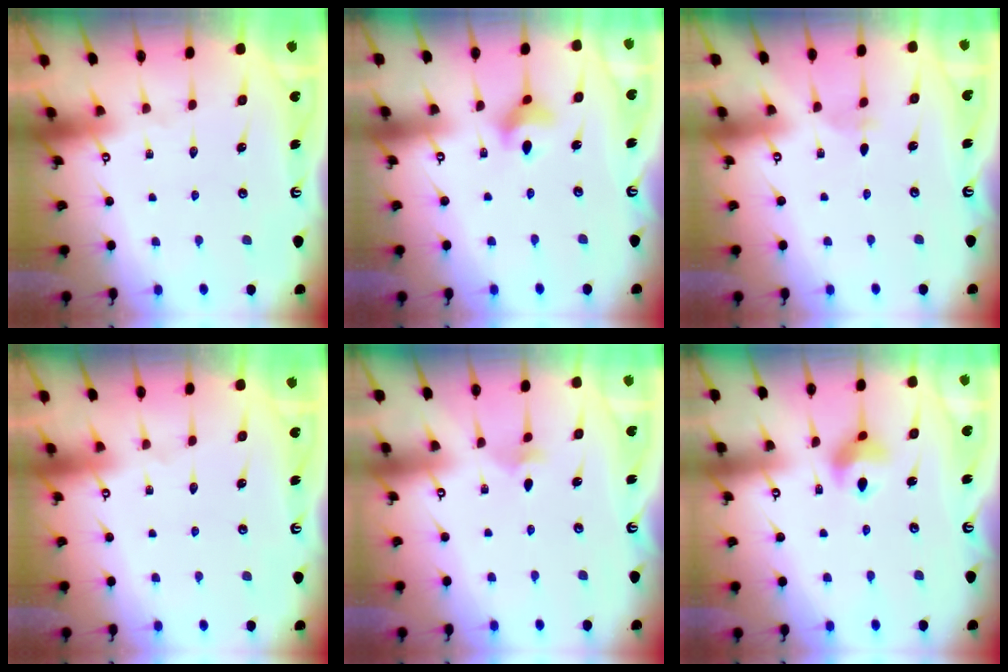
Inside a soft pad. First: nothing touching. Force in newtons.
{"total": 6.1, "press": 5.8, "slide": 1.7}
{"total": 1.6, "press": 1.6, "slide": 0.4}
{"total": 0.0}
{"total": 2.4, "press": 2.3, "slide": 0.6}
{"total": 7.2, "press": 7.1, "slide": 0.7}